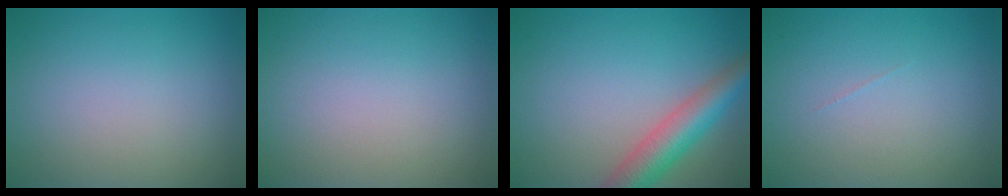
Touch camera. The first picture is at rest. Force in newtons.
{"total": 0.0}
{"total": 5.3, "press": 5.3, "slide": 0.1}
{"total": 0.0}